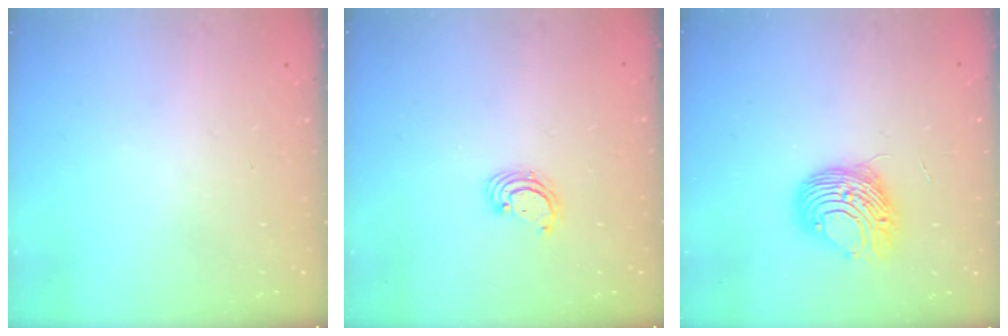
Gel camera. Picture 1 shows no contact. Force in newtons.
{"total": 3.1, "press": 3.1, "slide": 0.1}
{"total": 10.6, "press": 10.5, "slide": 1.0}